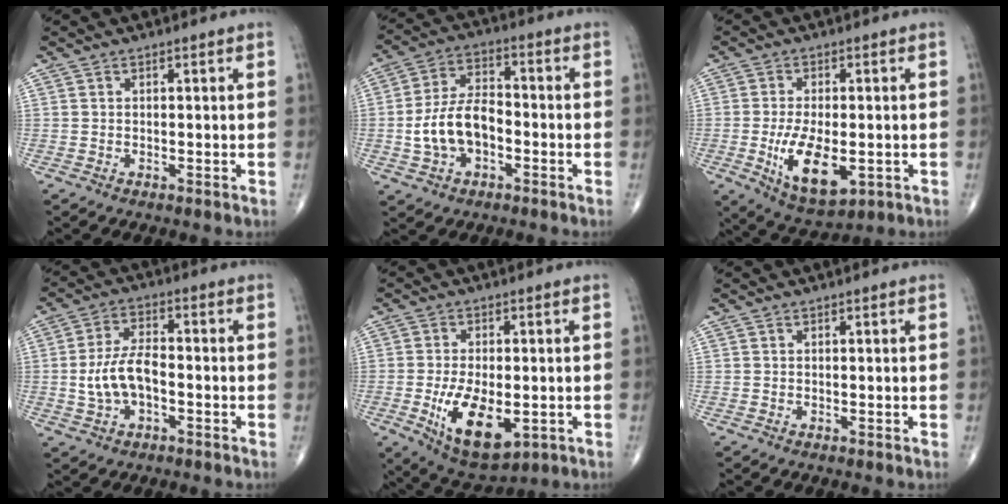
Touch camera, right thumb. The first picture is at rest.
{"total": 11.0, "force": [-2.5, 6.7, 8.4], "torque": [-0.154, 0.034, -0.049]}
{"total": 11.7, "force": [-2.7, 5.6, 9.9], "torque": [-0.166, -0.012, -0.033]}
{"total": 8.4, "force": [-1.5, 4.5, 7.0], "torque": [-0.139, 0.023, -0.030]}
{"total": 12.6, "force": [-3.1, 6.3, 10.5], "torque": [-0.168, -0.010, -0.036]}
{"total": 0.0}